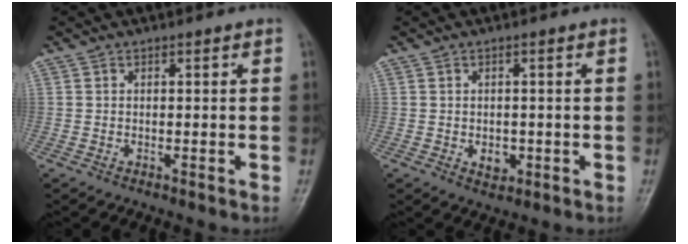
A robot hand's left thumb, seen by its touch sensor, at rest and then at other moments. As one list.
[{"total": 2.9, "force": [-0.5, 2.1, 1.9], "torque": [-0.014, 0.001, -0.001]}]